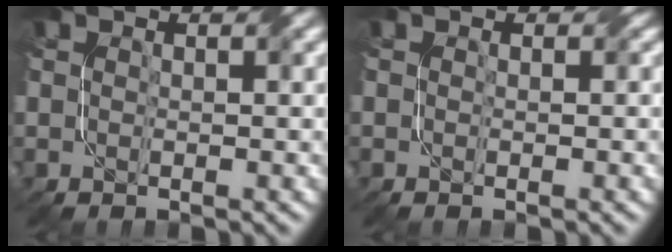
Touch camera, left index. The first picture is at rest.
{"total": 0.7, "force": [0.0, 0.6, 0.3], "torque": [0.000, -0.005, -0.002]}